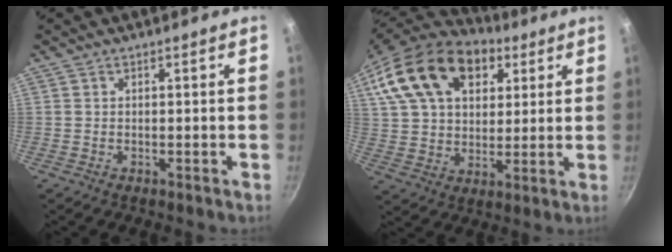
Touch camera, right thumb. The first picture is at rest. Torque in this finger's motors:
{"motor_torque": [-0.95, 3.31, 0.95, -0.66, 0.44]}